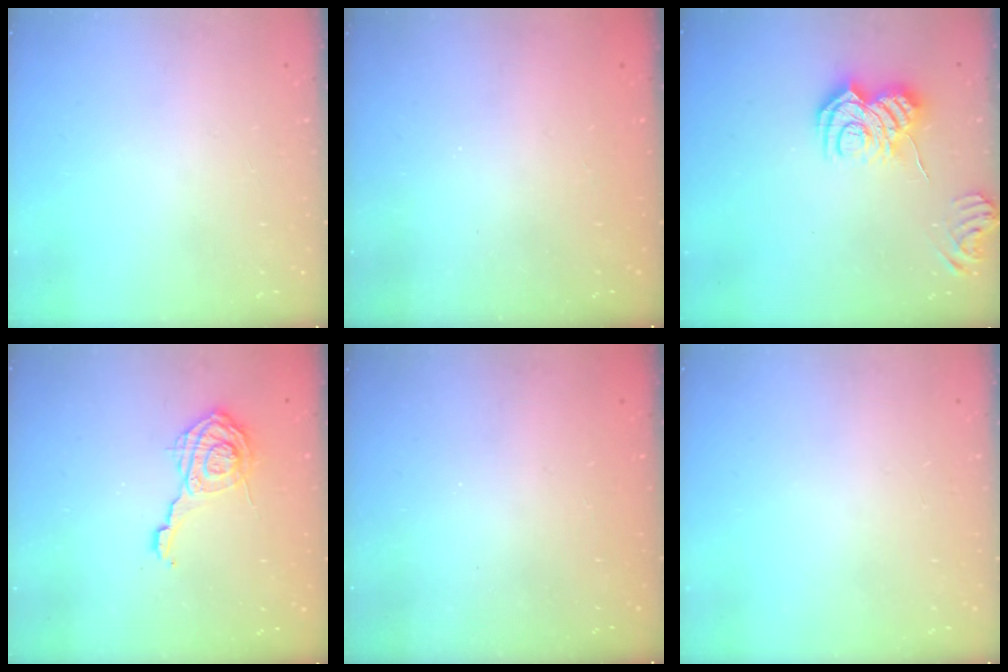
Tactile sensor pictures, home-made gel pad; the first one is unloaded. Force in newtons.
{"total": 2.2, "press": 2.1, "slide": 0.7}
{"total": 10.1, "press": 10.1, "slide": 0.9}
{"total": 11.2, "press": 11.2, "slide": 1.3}
{"total": 2.3, "press": 2.2, "slide": 0.8}
{"total": 0.0}